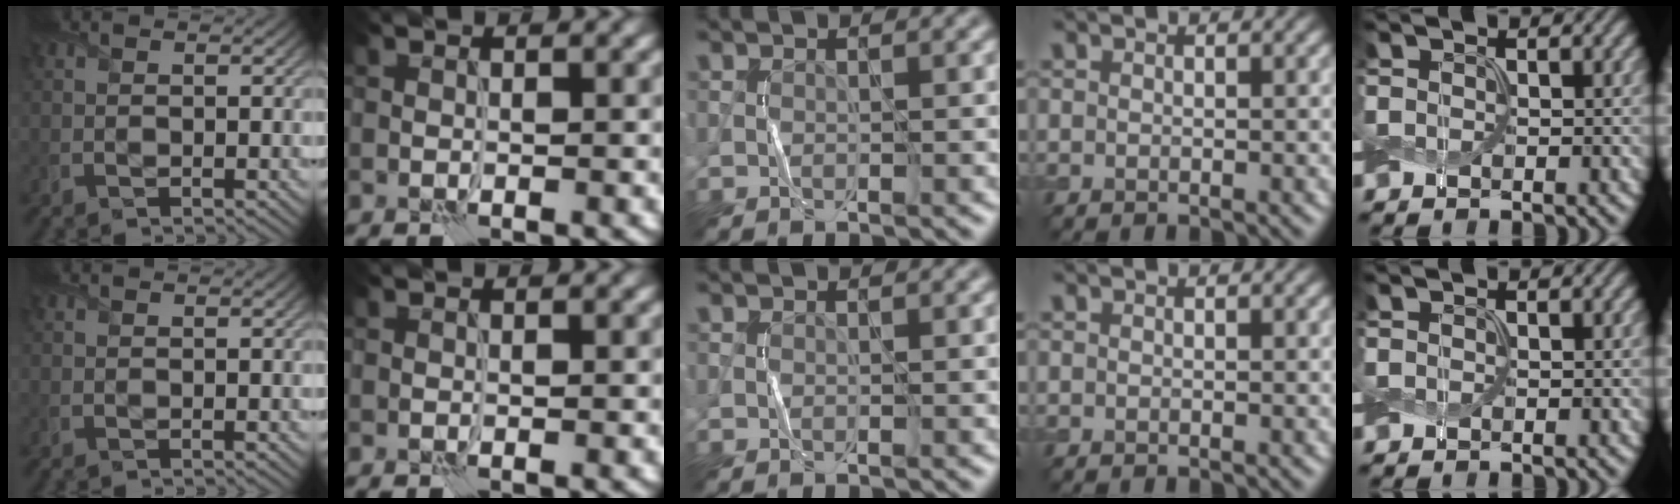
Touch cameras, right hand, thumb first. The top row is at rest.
{}